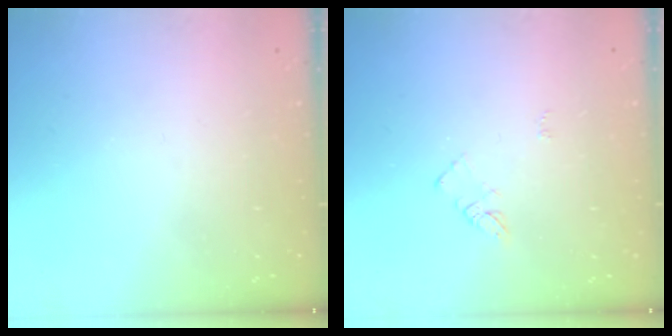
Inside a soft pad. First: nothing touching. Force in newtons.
{"total": 3.8, "press": 3.8, "slide": 0.4}